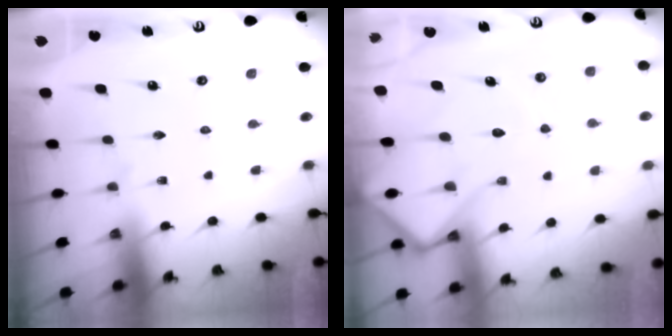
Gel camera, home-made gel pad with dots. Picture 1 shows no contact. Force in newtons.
{"total": 10.5, "press": 10.5, "slide": 1.2}